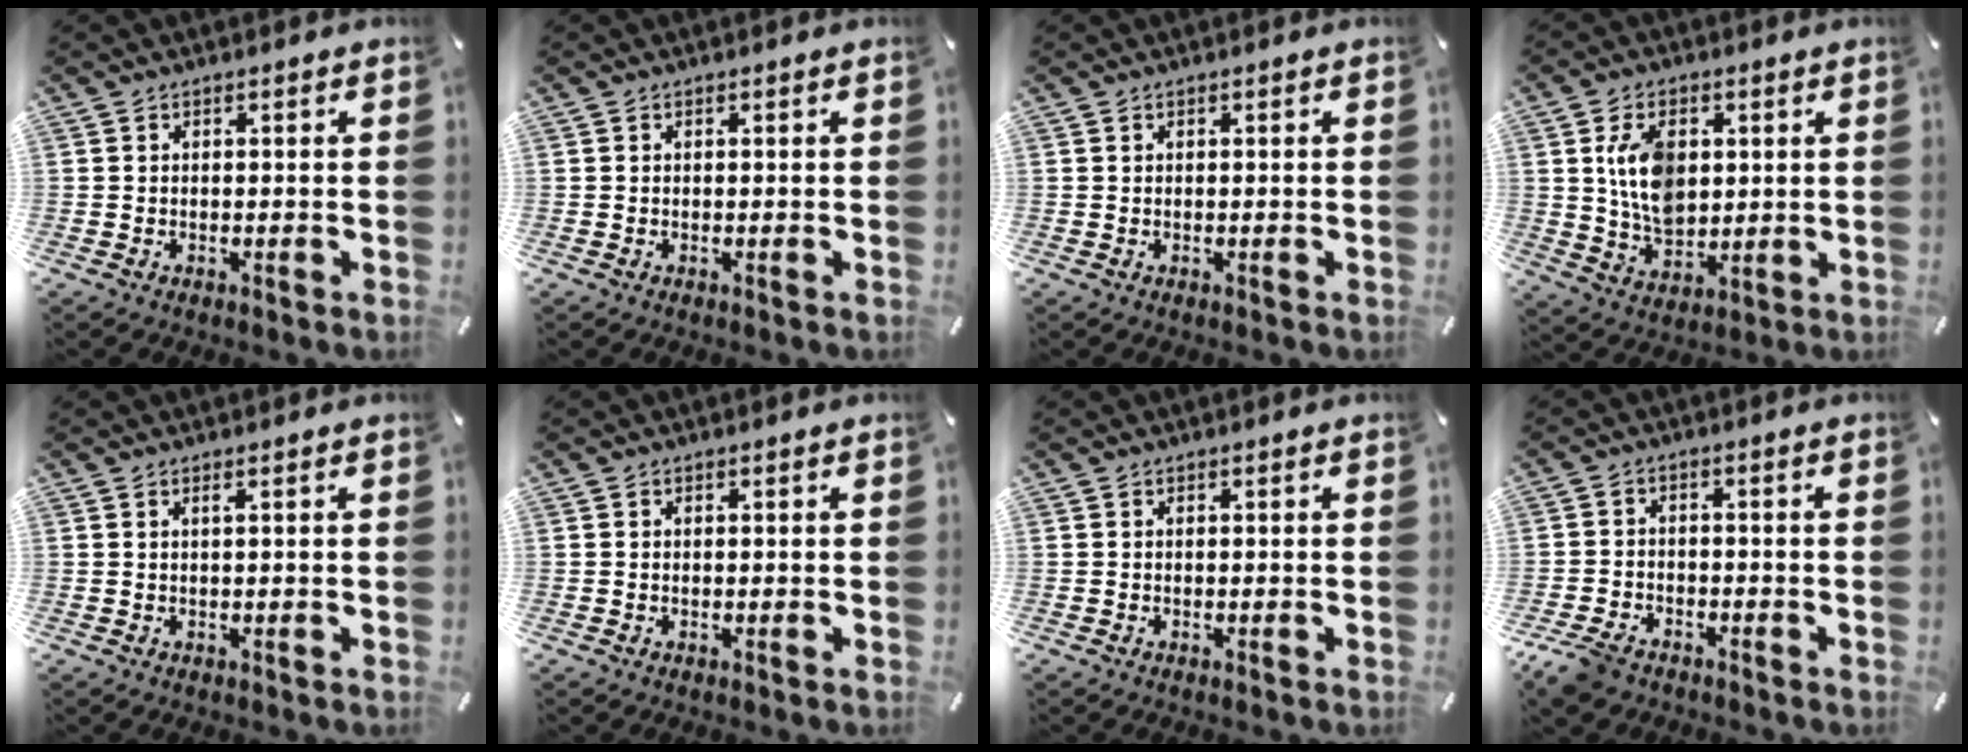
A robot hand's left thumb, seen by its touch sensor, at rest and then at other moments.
{"total": 0.0}
{"total": 0.0}
{"total": 10.4, "force": [2.4, 7.3, 7.0], "torque": [-0.140, 0.001, 0.043]}
{"total": 0.6, "force": [0.2, 0.1, 0.5], "torque": [-0.012, 0.000, 0.003]}
{"total": 0.0}
{"total": 0.0}
{"total": 5.5, "force": [-4.4, 2.7, 1.9], "torque": [-0.060, 0.011, -0.088]}